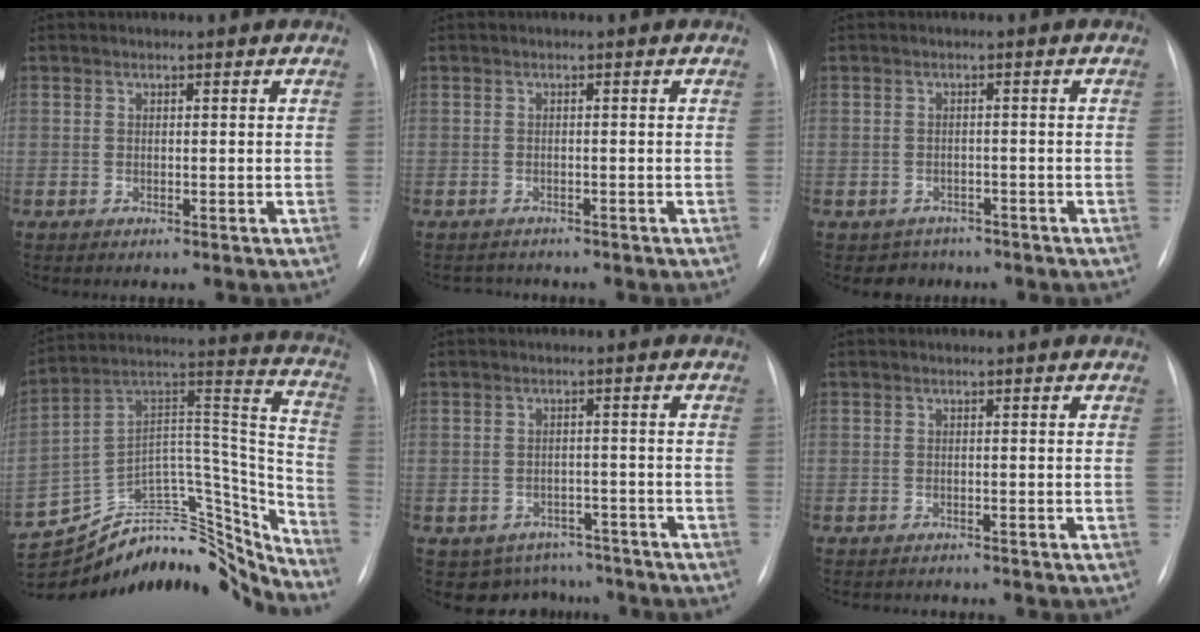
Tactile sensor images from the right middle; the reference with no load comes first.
{"total": 1.7, "force": [-1.6, 0.6, -0.4], "torque": [0.006, -0.004, -0.023]}
{"total": 3.1, "force": [-2.3, 2.0, -0.5], "torque": [0.003, 0.009, -0.032]}
{"total": 27.1, "force": [-25.1, 7.7, 6.8], "torque": [-0.099, 0.073, -0.374]}
{"total": 6.9, "force": [-5.8, 3.7, -0.4], "torque": [0.014, 0.023, -0.071]}
{"total": 2.7, "force": [-2.6, 0.7, 0.4], "torque": [-0.003, -0.006, -0.033]}